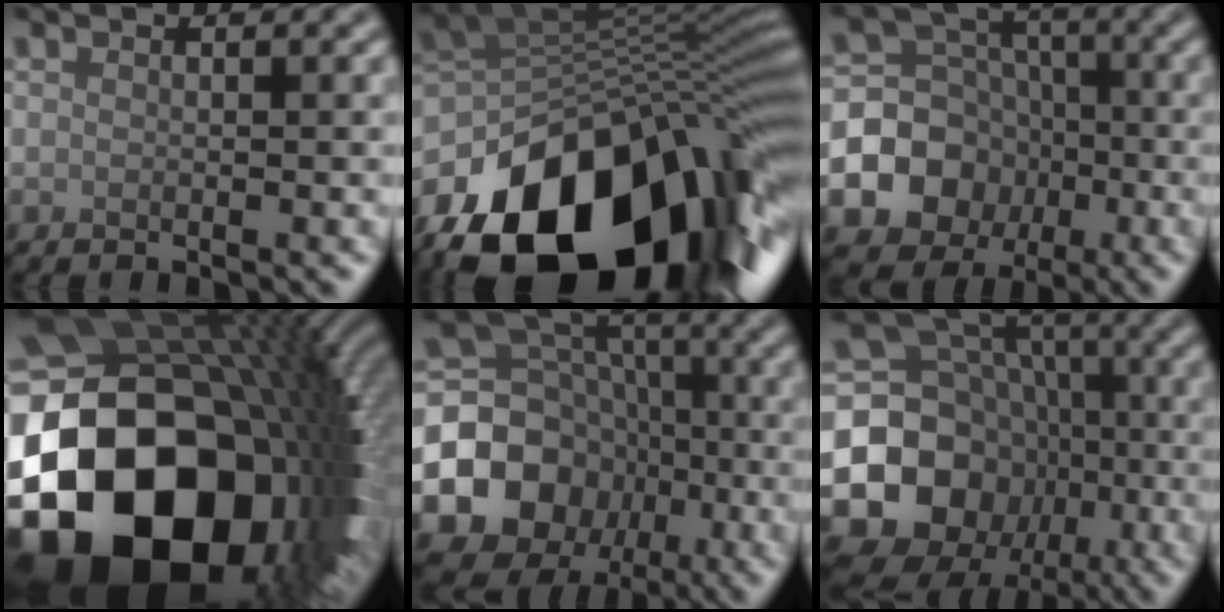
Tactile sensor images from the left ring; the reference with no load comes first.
{"total": 18.2, "force": [-9.0, 10.3, 12.0], "torque": [-0.209, -0.018, -0.146]}
{"total": 8.8, "force": [-3.0, 7.8, 2.8], "torque": [-0.056, -0.012, -0.067]}
{"total": 23.0, "force": [-5.9, 16.7, 14.6], "torque": [-0.289, -0.086, -0.061]}
{"total": 10.2, "force": [-3.3, 8.6, 4.2], "torque": [-0.083, -0.003, -0.066]}
{"total": 15.6, "force": [-5.9, 13.2, 6.0], "torque": [-0.124, -0.003, -0.120]}